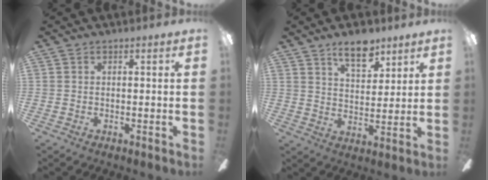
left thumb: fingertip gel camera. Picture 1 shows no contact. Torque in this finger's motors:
{"motor_torque": [0.93, 0.34, 1.29, -0.74, 0.05]}